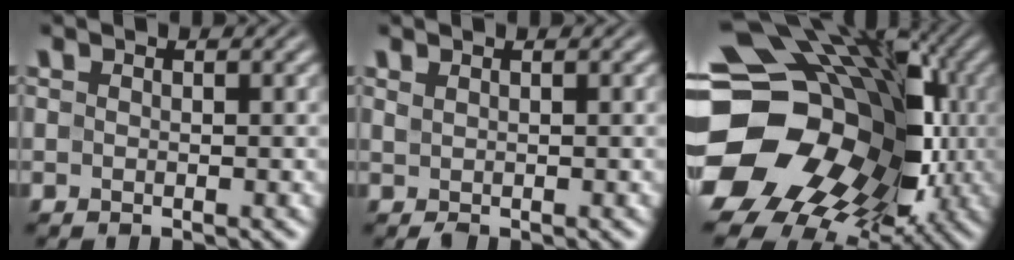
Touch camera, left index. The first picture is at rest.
{"total": 0.7, "force": [0.4, 0.3, 0.5], "torque": [-0.009, 0.005, 0.007]}
{"total": 21.0, "force": [-1.6, 16.7, 12.7], "torque": [-0.219, -0.023, -0.034]}